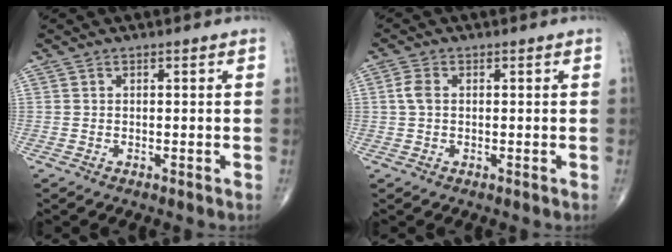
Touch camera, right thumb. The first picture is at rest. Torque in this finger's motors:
{"motor_torque": [-0.14, 0.12, 0.12, -0.05, 0.11]}